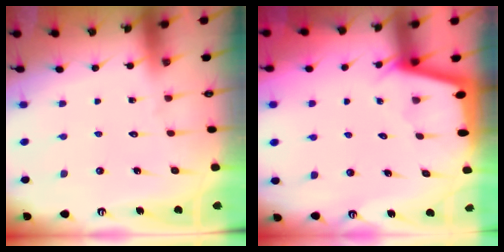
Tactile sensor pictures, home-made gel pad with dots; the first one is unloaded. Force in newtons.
{"total": 2.7, "press": 2.7, "slide": 0.2}